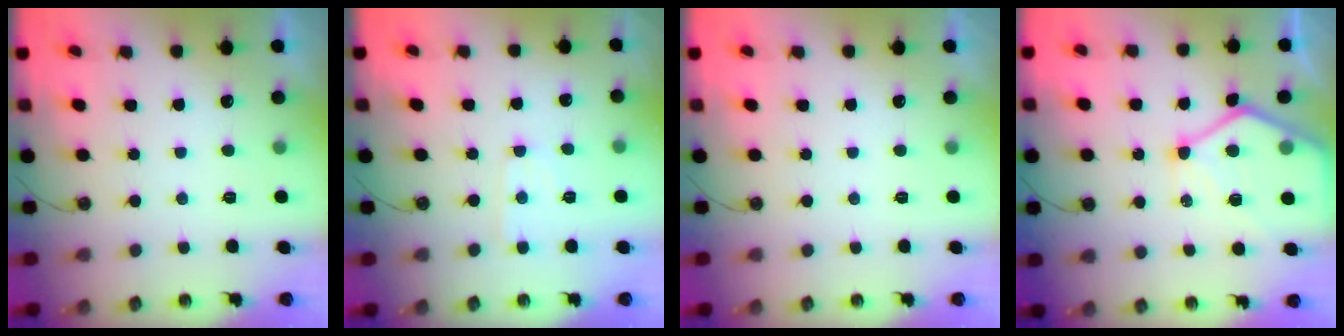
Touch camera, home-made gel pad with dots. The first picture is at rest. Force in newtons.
{"total": 6.6, "press": 6.6, "slide": 0.7}
{"total": 0.0}
{"total": 16.0, "press": 15.9, "slide": 1.5}